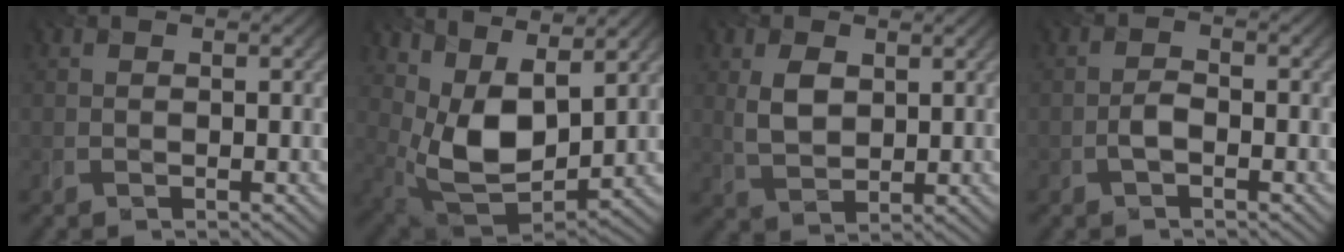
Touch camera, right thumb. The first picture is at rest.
{"total": 11.1, "force": [4.7, 5.8, 8.2], "torque": [-0.187, -0.010, 0.093]}
{"total": 4.9, "force": [1.5, 3.2, 3.5], "torque": [-0.086, 0.001, 0.030]}
{"total": 1.7, "force": [-0.9, 0.6, 1.3], "torque": [-0.030, 0.008, -0.019]}